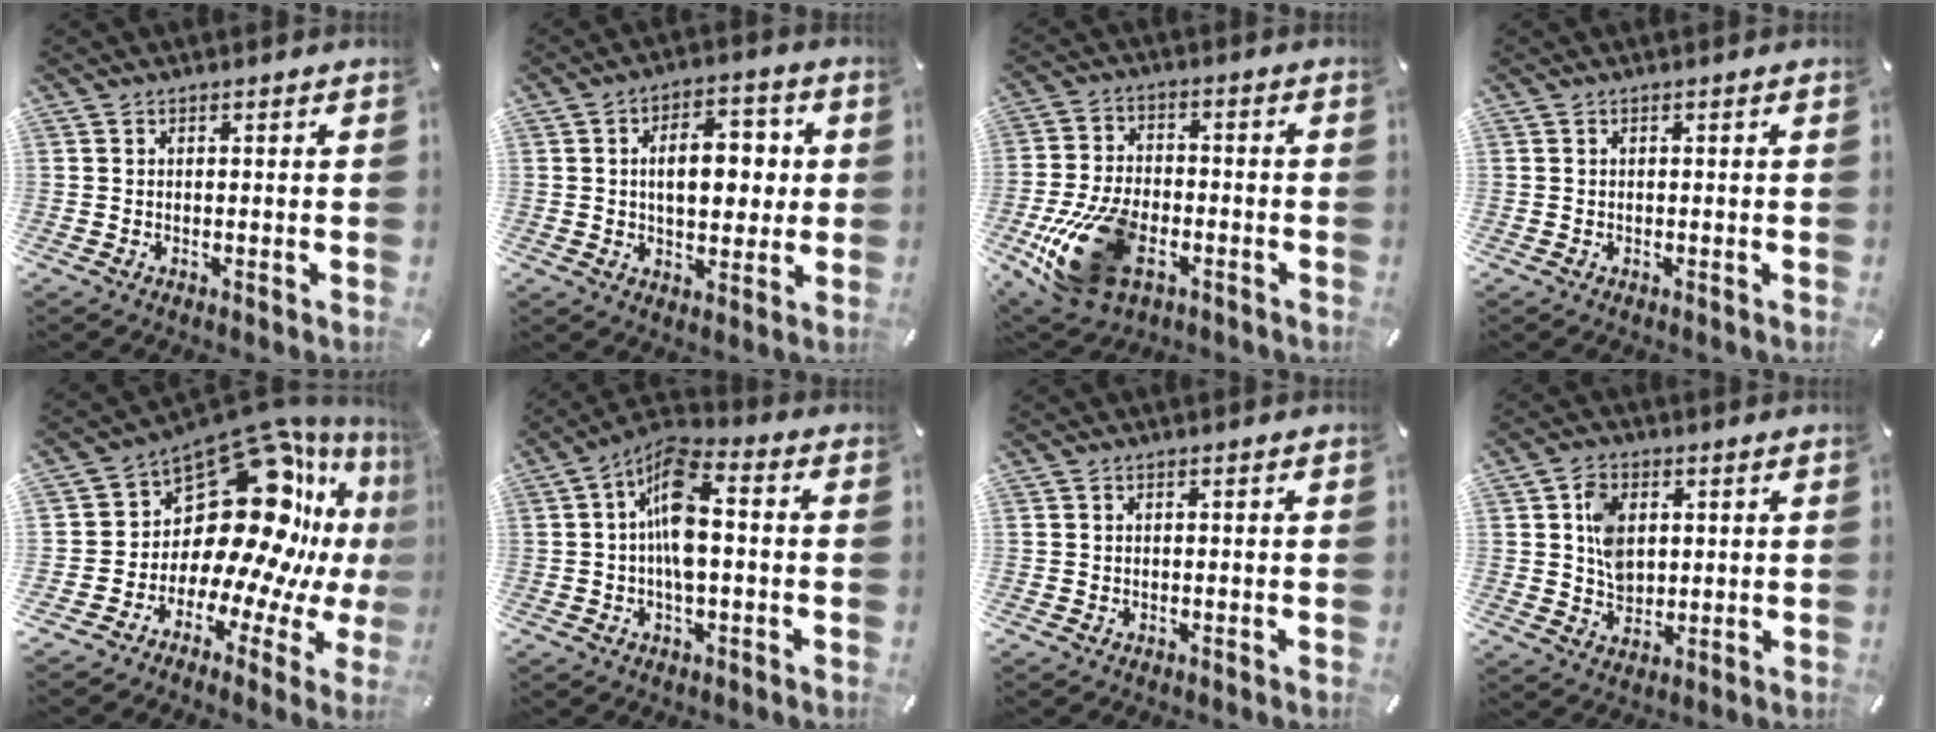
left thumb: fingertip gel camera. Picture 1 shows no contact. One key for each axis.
{"total": 11.5, "fx": 1.4, "fy": 7.1, "fz": 9.0, "tx": -0.119, "ty": 0.000, "tz": 0.019}
{"total": 18.5, "fx": -6.8, "fy": 11.4, "fz": 12.9, "tx": -0.248, "ty": 0.026, "tz": -0.105}
{"total": 0.0}
{"total": 23.8, "fx": 10.4, "fy": 13.6, "fz": 16.5, "tx": -0.233, "ty": -0.128, "tz": 0.196}
{"total": 10.6, "fx": -0.4, "fy": 4.7, "fz": 9.4, "tx": -0.192, "ty": 0.005, "tz": -0.006}
{"total": 0.0}
{"total": 7.8, "fx": 1.6, "fy": 6.1, "fz": 4.5, "tx": -0.075, "ty": 0.006, "tz": 0.031}